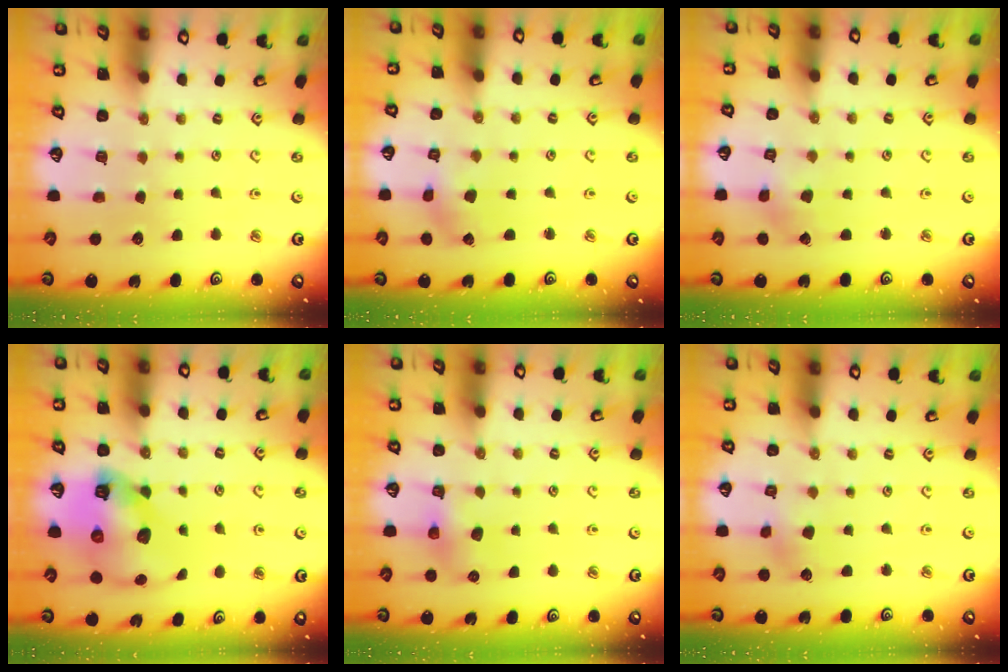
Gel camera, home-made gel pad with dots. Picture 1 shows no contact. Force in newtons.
{"total": 1.3, "press": 1.2, "slide": 0.3}
{"total": 2.1, "press": 2.1, "slide": 0.2}
{"total": 13.1, "press": 12.9, "slide": 2.0}
{"total": 5.7, "press": 5.7, "slide": 0.7}
{"total": 3.4, "press": 3.3, "slide": 0.4}